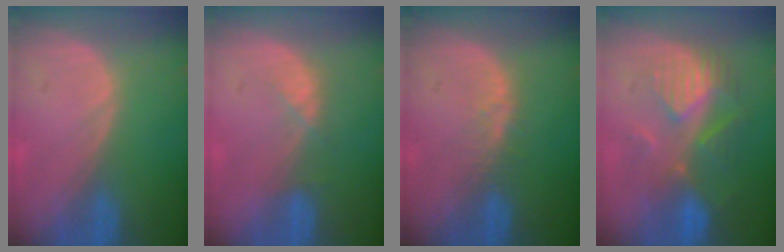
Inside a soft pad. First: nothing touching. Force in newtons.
{"total": 2.3, "press": 2.2, "slide": 0.7}
{"total": 2.5, "press": 2.4, "slide": 0.2}
{"total": 8.6, "press": 8.1, "slide": 3.1}